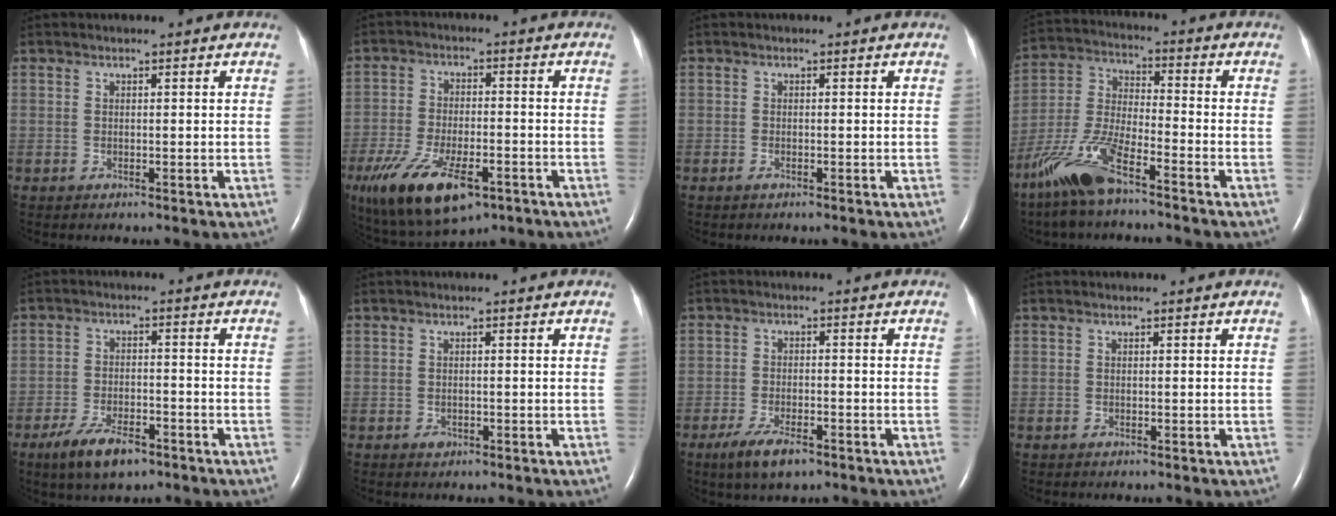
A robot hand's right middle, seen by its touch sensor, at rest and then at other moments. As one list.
[{"total": 16.2, "force": [-8.9, 6.6, 11.8], "torque": [-0.242, -0.024, -0.144]}, {"total": 0.5, "force": [-0.4, 0.1, 0.3], "torque": [-0.010, -0.001, -0.005]}, {"total": 12.0, "force": [-8.3, 2.5, 8.2], "torque": [-0.192, -0.017, -0.164]}, {"total": 7.2, "force": [-4.8, 2.6, 4.7], "torque": [-0.098, -0.008, -0.081]}, {"total": 0.8, "force": [-0.5, 0.5, 0.3], "torque": [-0.007, 0.001, -0.004]}, {"total": 5.7, "force": [-3.7, 1.7, 3.9], "torque": [-0.085, -0.010, -0.062]}, {"total": 0.0}]